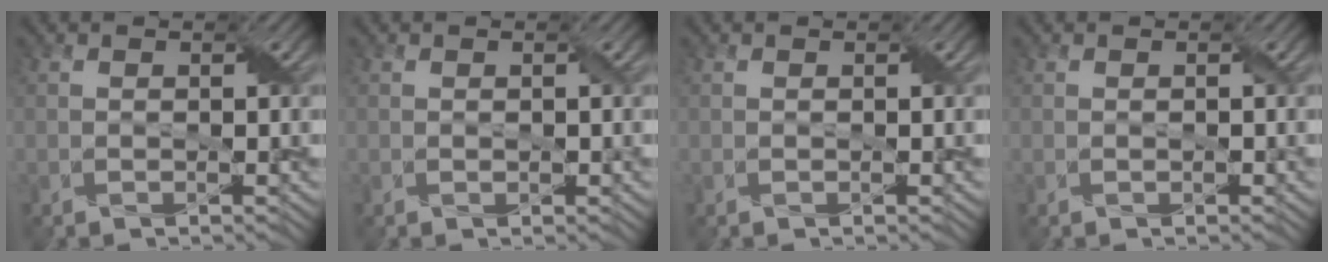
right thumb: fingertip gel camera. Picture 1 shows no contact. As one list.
[{"total": 0.5, "force": [0.0, 0.4, 0.3], "torque": [-0.005, -0.001, 0.002]}, {"total": 0.0}, {"total": 0.0}]